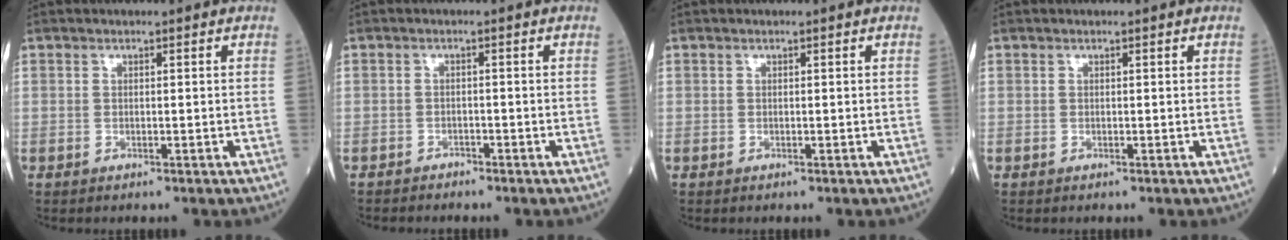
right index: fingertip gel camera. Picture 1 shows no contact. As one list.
[{"total": 1.4, "force": [-1.4, 0.4, 0.0], "torque": [0.002, 0.001, -0.024]}, {"total": 0.0}, {"total": 0.0}]